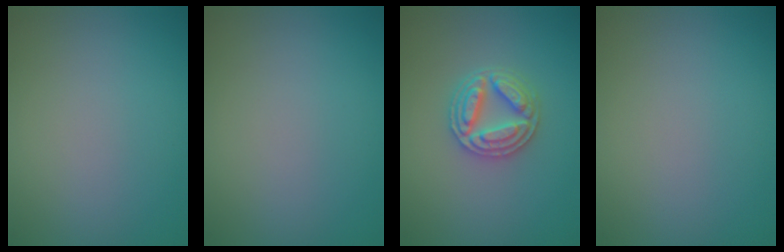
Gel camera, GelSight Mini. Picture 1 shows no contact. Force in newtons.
{"total": 0.0}
{"total": 3.6, "press": 3.5, "slide": 0.8}
{"total": 0.0}